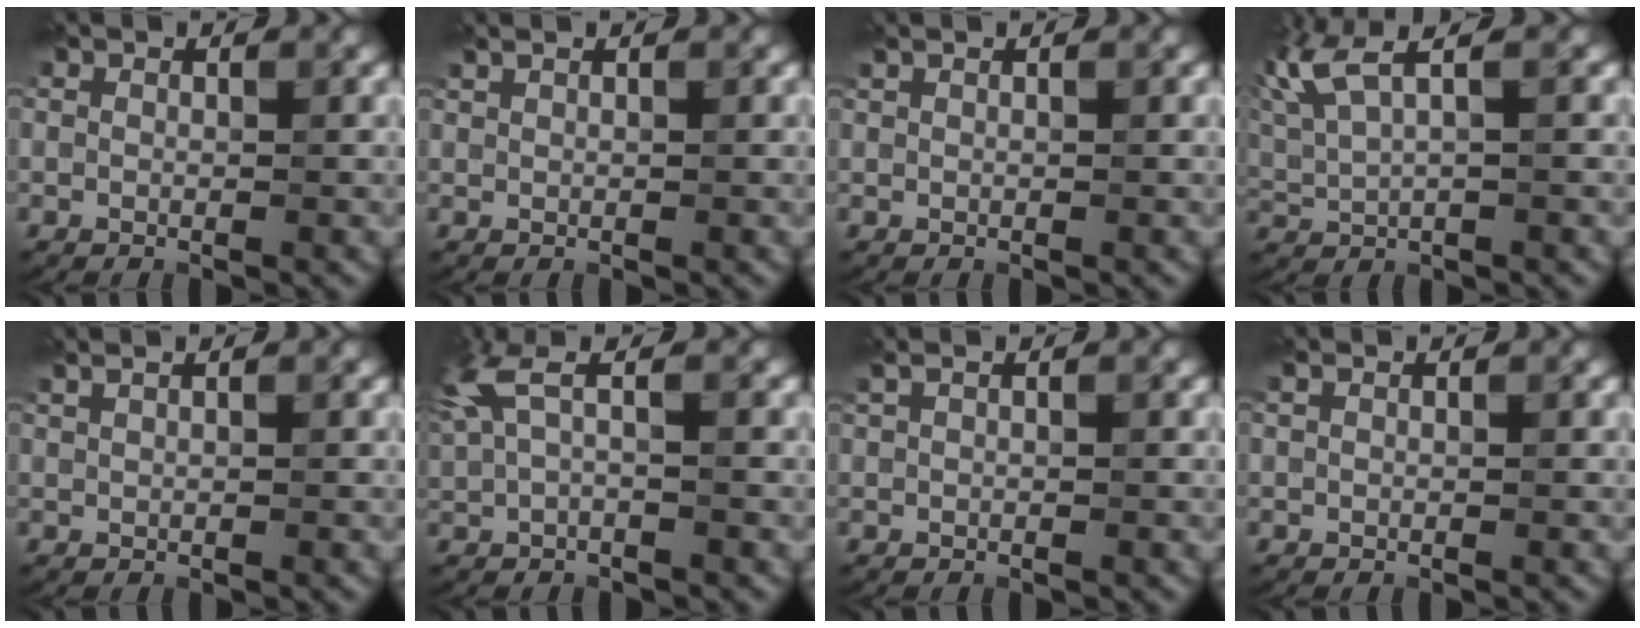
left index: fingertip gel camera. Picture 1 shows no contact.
{"total": 1.0, "force": [0.8, 0.3, 0.5], "torque": [-0.012, 0.000, 0.014]}
{"total": 0.6, "force": [0.5, 0.1, 0.3], "torque": [-0.006, 0.004, 0.009]}
{"total": 5.0, "force": [2.8, 1.3, 3.9], "torque": [-0.098, 0.014, 0.061]}
{"total": 2.2, "force": [1.5, 0.9, 1.3], "torque": [-0.015, 0.003, 0.011]}
{"total": 3.7, "force": [1.4, 1.0, 3.3], "torque": [-0.075, 0.009, 0.024]}
{"total": 1.2, "force": [0.7, 0.4, 0.8], "torque": [-0.018, 0.002, 0.013]}
{"total": 0.7, "force": [0.5, 0.3, 0.4], "torque": [-0.010, 0.005, 0.011]}